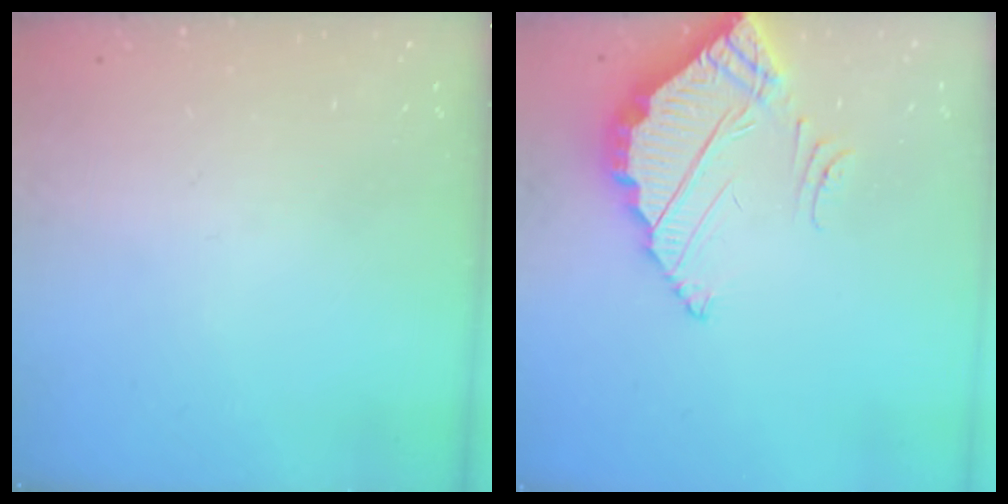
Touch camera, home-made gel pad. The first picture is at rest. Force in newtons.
{"total": 4.0, "press": 4.0, "slide": 0.3}